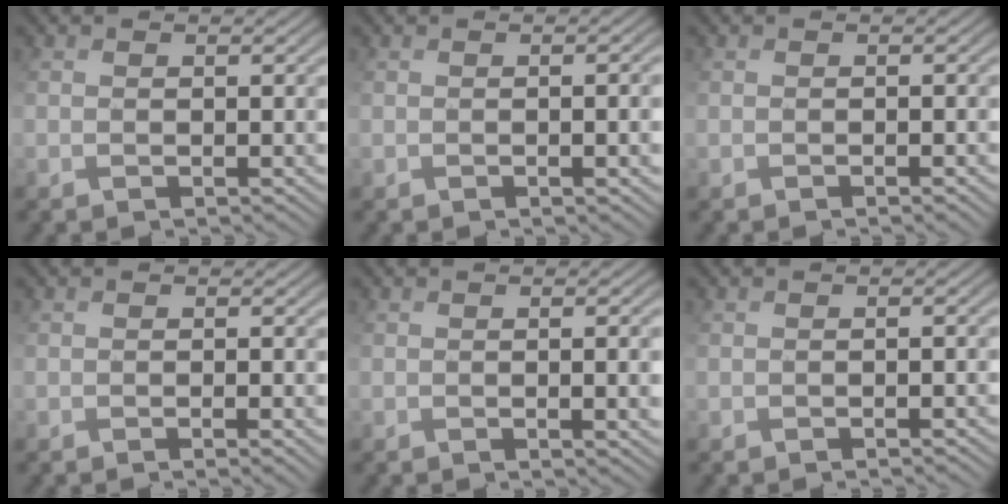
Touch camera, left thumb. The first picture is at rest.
{"total": 4.4, "force": [-0.8, 1.5, 4.1], "torque": [-0.046, -0.001, 0.003]}
{"total": 1.5, "force": [-0.9, 0.3, 1.2], "torque": [-0.010, 0.003, 0.002]}
{"total": 2.2, "force": [-0.9, 0.8, 1.9], "torque": [-0.030, -0.003, 0.003]}
{"total": 5.5, "force": [-0.5, 2.2, 5.0], "torque": [-0.056, -0.005, 0.011]}
{"total": 1.5, "force": [-1.0, 0.3, 1.1], "torque": [-0.005, 0.006, 0.000]}